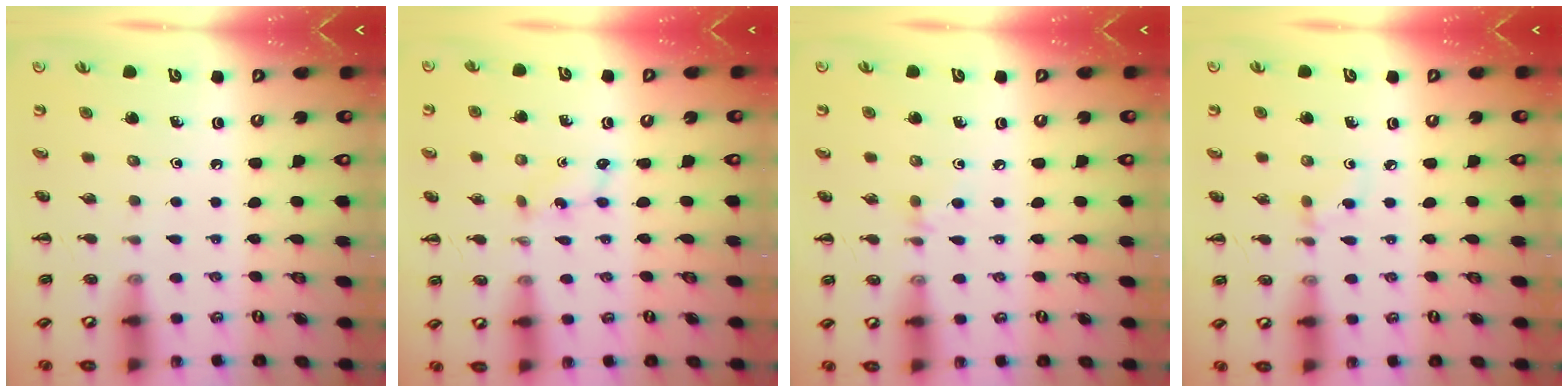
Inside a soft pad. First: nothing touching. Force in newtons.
{"total": 1.7, "press": 1.6, "slide": 0.6}
{"total": 3.9, "press": 3.6, "slide": 1.6}
{"total": 2.7, "press": 2.5, "slide": 1.0}